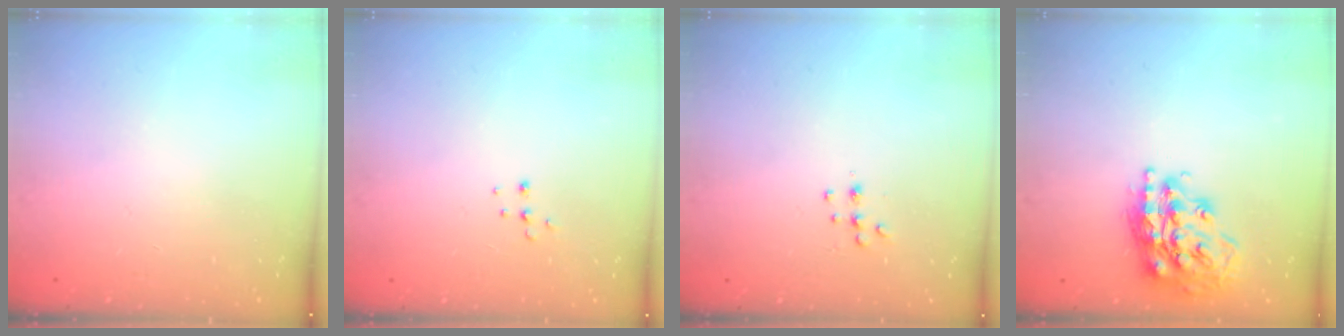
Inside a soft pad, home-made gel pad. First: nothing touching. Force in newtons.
{"total": 5.1, "press": 5.0, "slide": 0.4}
{"total": 5.8, "press": 5.8, "slide": 0.4}
{"total": 18.4, "press": 18.3, "slide": 1.7}